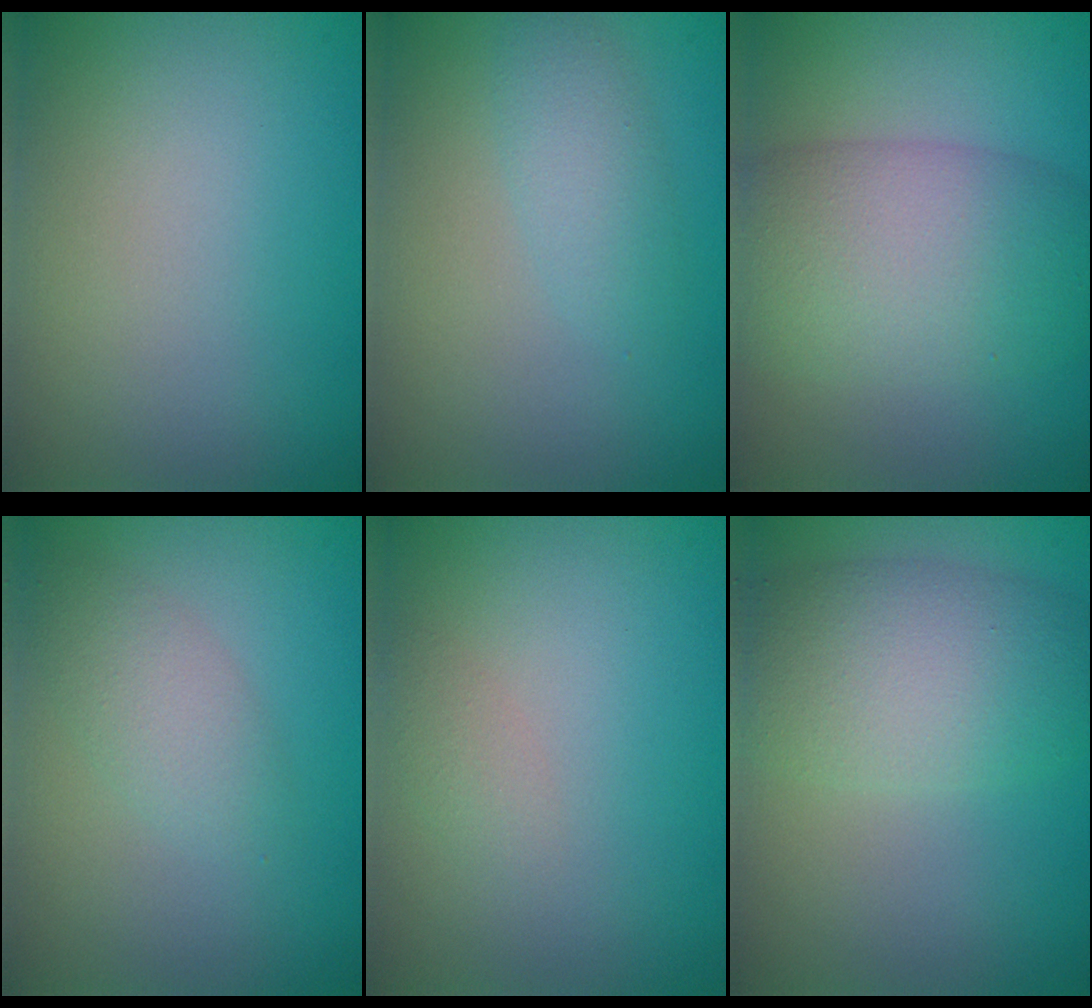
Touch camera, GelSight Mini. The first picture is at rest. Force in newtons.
{"total": 2.0, "press": 2.0, "slide": 0.1}
{"total": 8.2, "press": 8.2, "slide": 0.2}
{"total": 2.4, "press": 2.4, "slide": 0.0}
{"total": 1.0, "press": 1.0, "slide": 0.0}
{"total": 6.5, "press": 6.5, "slide": 0.3}